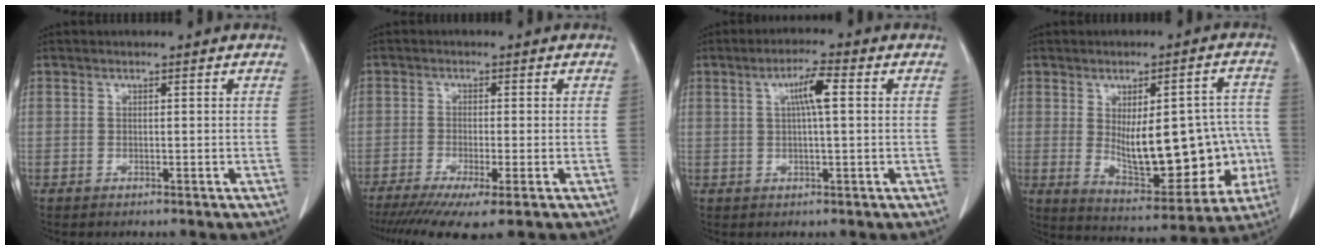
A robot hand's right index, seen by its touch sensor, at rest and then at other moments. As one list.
[{"total": 9.4, "force": [-6.3, 0.9, 6.9], "torque": [-0.109, -0.021, -0.101]}, {"total": 4.7, "force": [1.1, 0.3, 4.6], "torque": [-0.084, 0.007, 0.019]}, {"total": 17.9, "force": [-1.6, 7.4, 16.3], "torque": [-0.226, 0.016, 0.007]}]